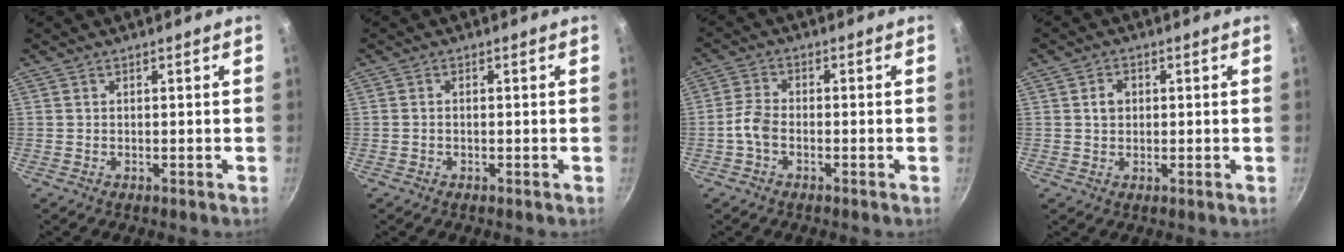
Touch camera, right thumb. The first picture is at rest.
{"total": 0.7, "force": [-0.2, 0.4, 0.5], "torque": [-0.013, 0.006, -0.004]}
{"total": 4.0, "force": [-1.6, 2.3, 2.8], "torque": [-0.066, 0.018, -0.042]}
{"total": 3.1, "force": [0.5, 2.5, 1.7], "torque": [-0.017, 0.005, 0.005]}